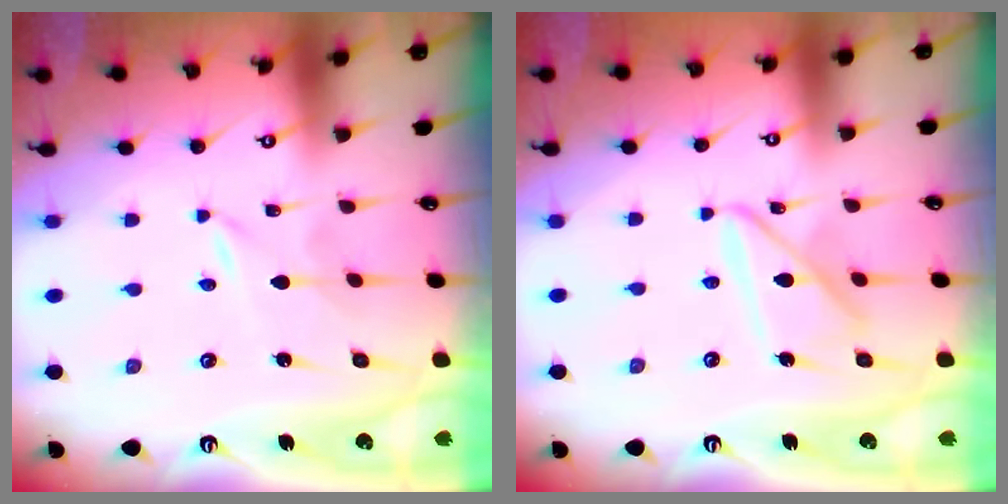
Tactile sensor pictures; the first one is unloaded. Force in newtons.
{"total": 11.2, "press": 11.1, "slide": 1.0}